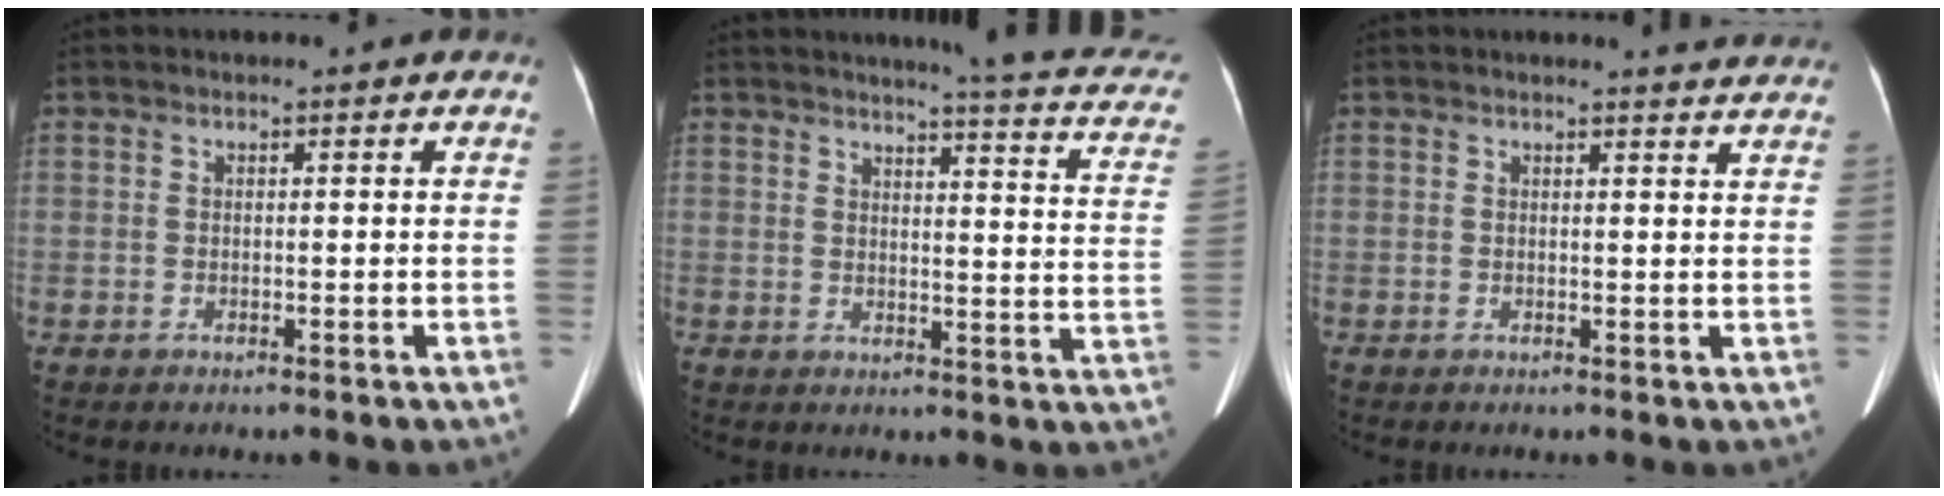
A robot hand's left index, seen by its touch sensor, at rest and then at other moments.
{"total": 14.3, "force": [12.1, 1.2, 7.5], "torque": [-0.087, -0.052, 0.109]}
{"total": 4.8, "force": [4.7, 0.0, 0.9], "torque": [-0.013, -0.009, 0.034]}